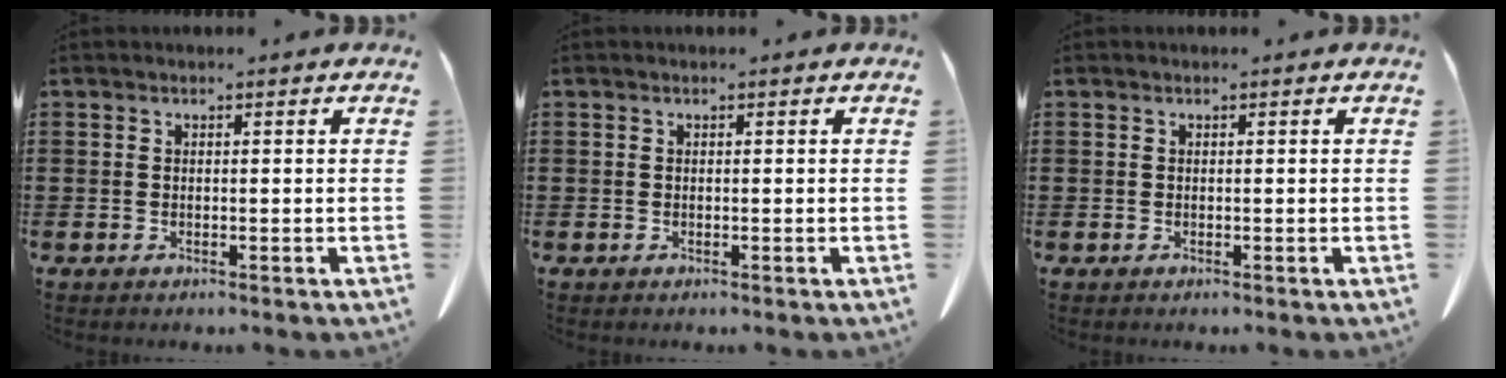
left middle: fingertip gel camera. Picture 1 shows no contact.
{"total": 0.0}
{"total": 0.0}